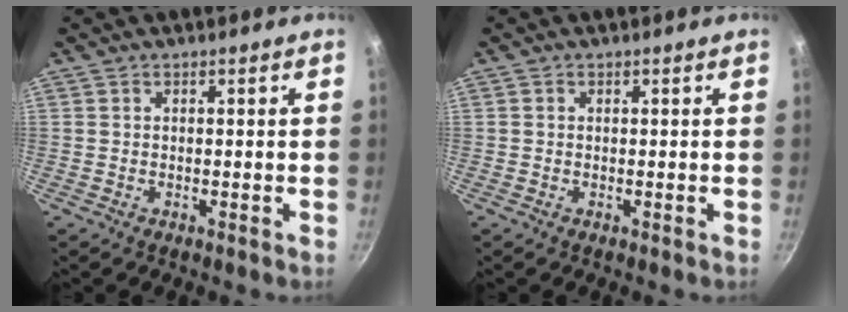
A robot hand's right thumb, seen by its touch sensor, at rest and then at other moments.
{"total": 0.0}